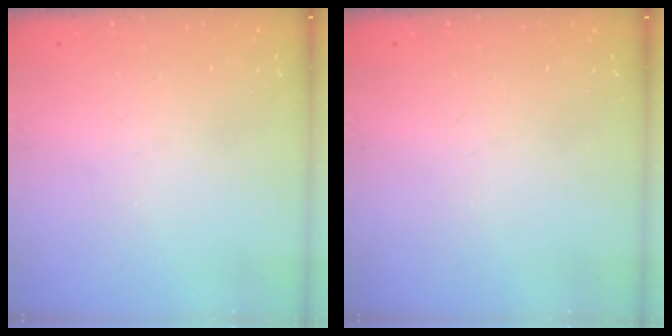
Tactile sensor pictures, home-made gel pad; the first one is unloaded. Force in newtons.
{"total": 0.0}